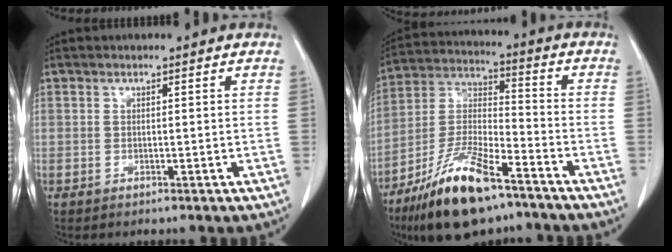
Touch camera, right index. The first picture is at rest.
{"total": 16.1, "force": [-10.7, 4.1, 11.2], "torque": [-0.230, -0.009, -0.193]}